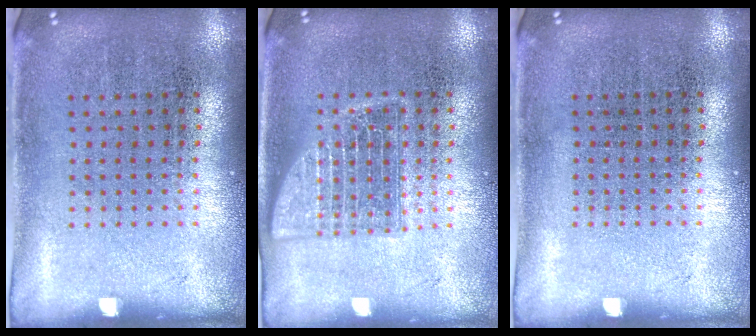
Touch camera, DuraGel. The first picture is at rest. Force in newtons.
{"total": 2.5, "press": 2.5, "slide": 0.4}
{"total": 0.0}